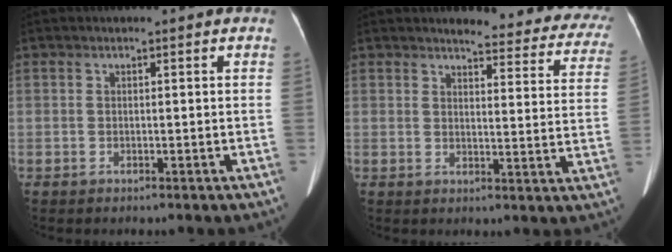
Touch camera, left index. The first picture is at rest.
{"total": 16.1, "force": [14.9, 3.5, 5.0], "torque": [-0.022, -0.055, 0.138]}